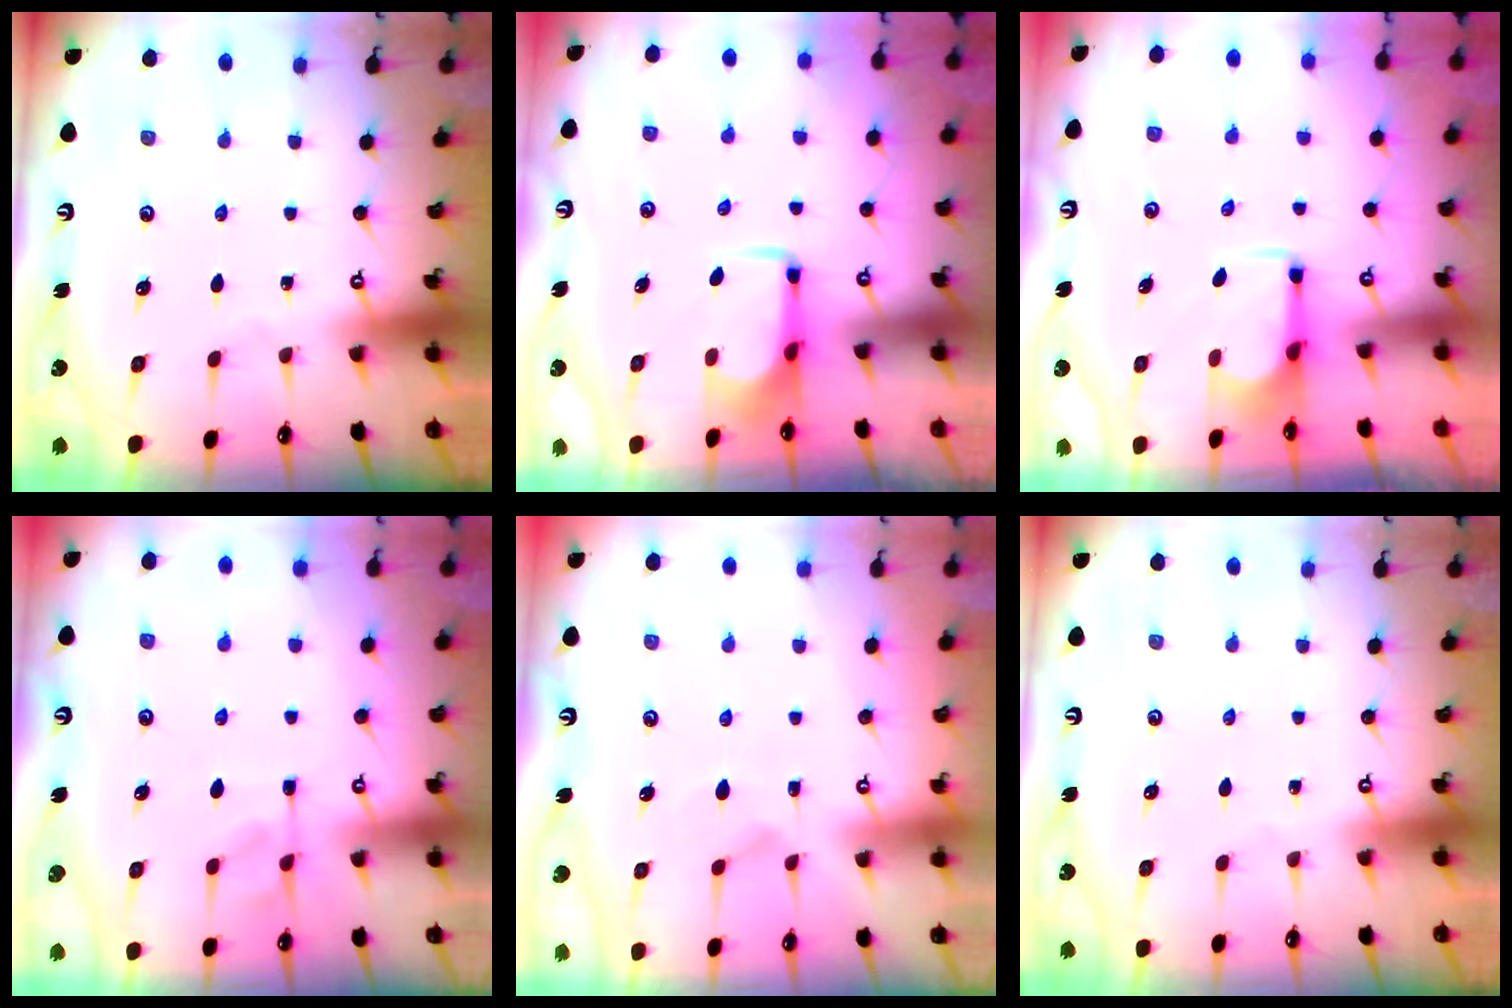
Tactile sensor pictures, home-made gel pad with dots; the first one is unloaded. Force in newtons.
{"total": 1.4, "press": 1.3, "slide": 0.5}
{"total": 2.8, "press": 2.6, "slide": 1.0}
{"total": 2.0, "press": 1.5, "slide": 1.3}
{"total": 1.6, "press": 1.2, "slide": 1.0}
{"total": 0.0}